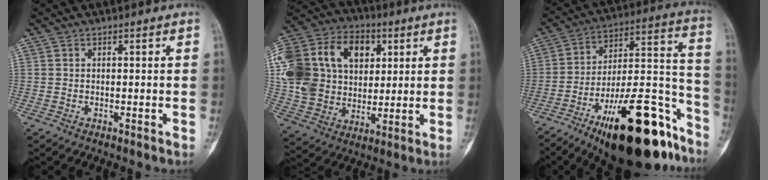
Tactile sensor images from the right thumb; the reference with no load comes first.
{"total": 26.9, "force": [6.7, 20.0, 16.8], "torque": [-0.338, 0.044, 0.128]}
{"total": 28.6, "force": [-17.2, 9.8, 20.7], "torque": [-0.245, 0.095, -0.266]}